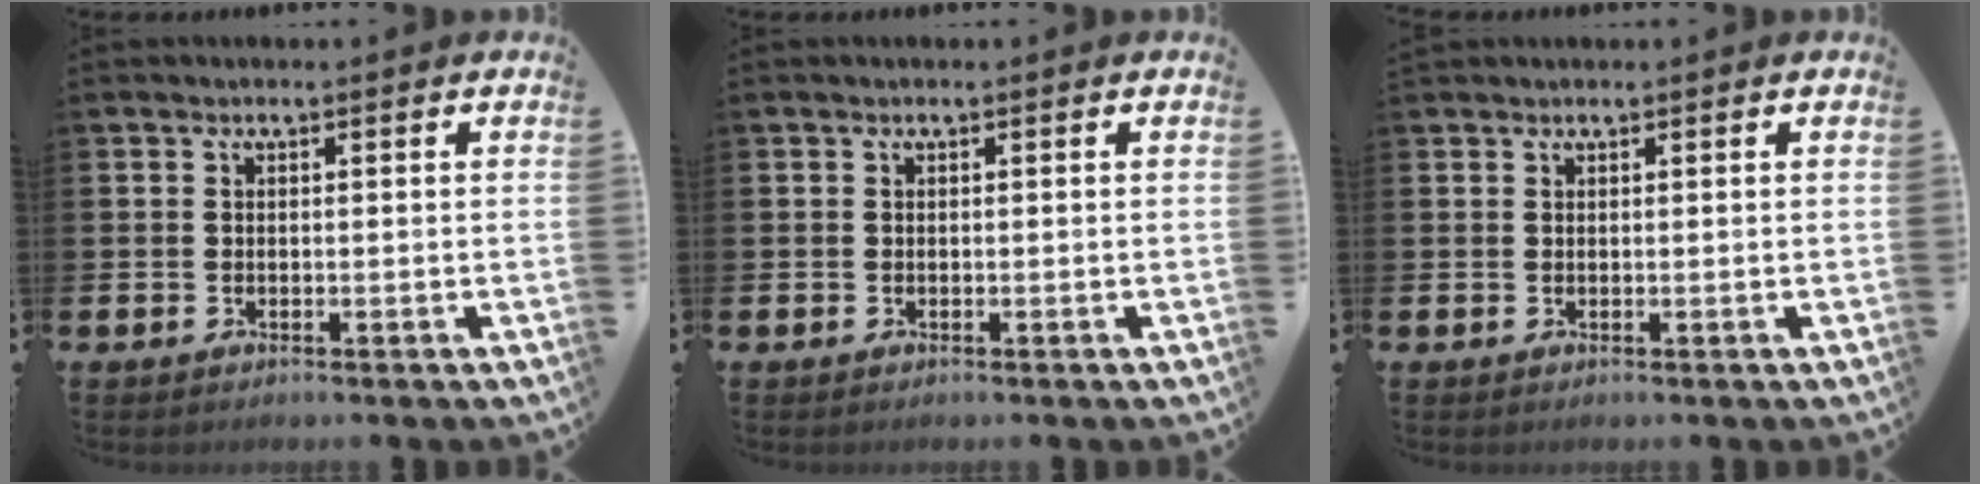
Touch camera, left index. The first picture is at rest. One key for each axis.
{"total": 0.0}
{"total": 0.7, "fx": 0.6, "fy": 0.1, "fz": 0.0, "tx": 0.002, "ty": 0.001, "tz": 0.011}